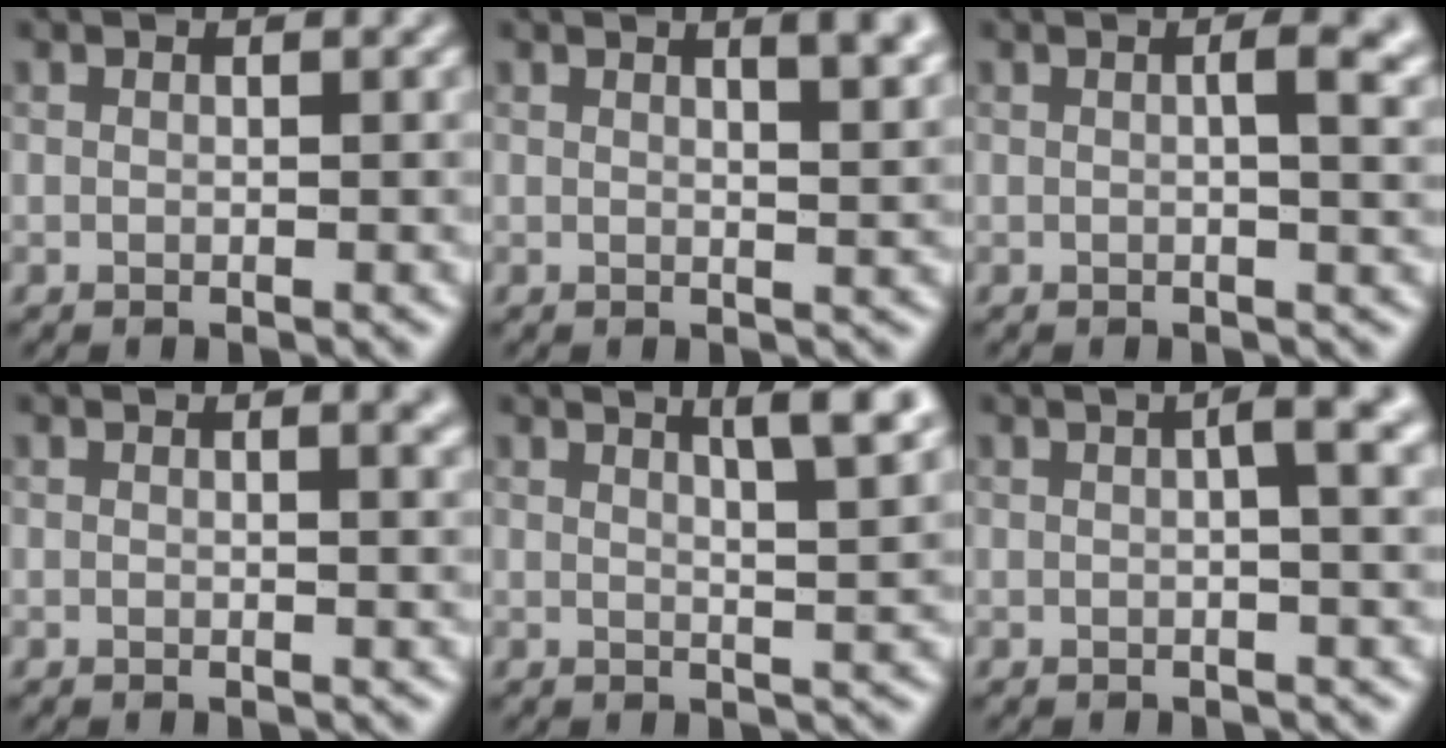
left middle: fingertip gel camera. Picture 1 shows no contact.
{"total": 4.5, "force": [2.1, 1.7, 3.5], "torque": [-0.021, 0.013, 0.015]}
{"total": 3.4, "force": [0.6, 1.0, 3.2], "torque": [-0.039, 0.006, 0.006]}
{"total": 1.8, "force": [0.9, 0.6, 1.4], "torque": [-0.009, 0.003, 0.010]}
{"total": 5.3, "force": [2.9, 1.2, 4.2], "torque": [-0.042, 0.012, 0.032]}
{"total": 3.6, "force": [0.7, 0.9, 3.4], "torque": [-0.040, 0.014, 0.005]}